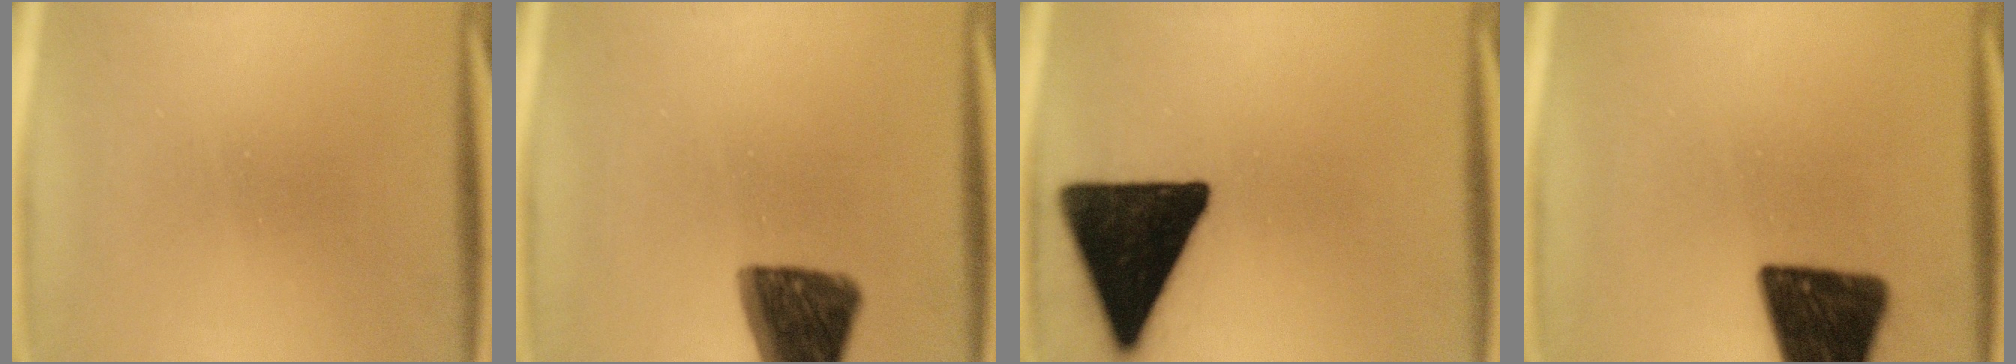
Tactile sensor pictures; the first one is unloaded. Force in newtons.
{"total": 12.8}
{"total": 19.3}
{"total": 16.3}